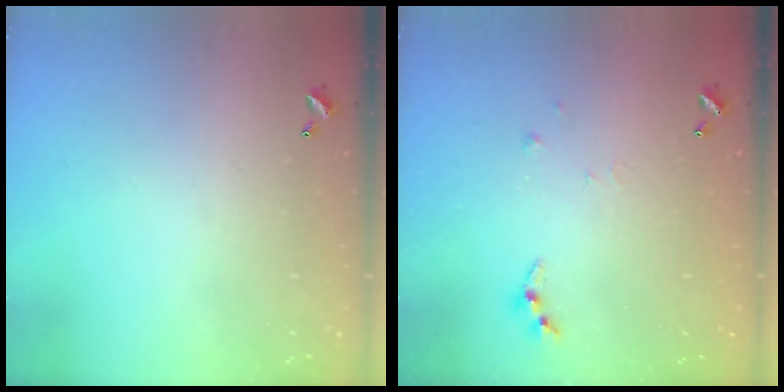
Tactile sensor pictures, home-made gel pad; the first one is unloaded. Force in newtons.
{"total": 4.9, "press": 4.9, "slide": 0.4}